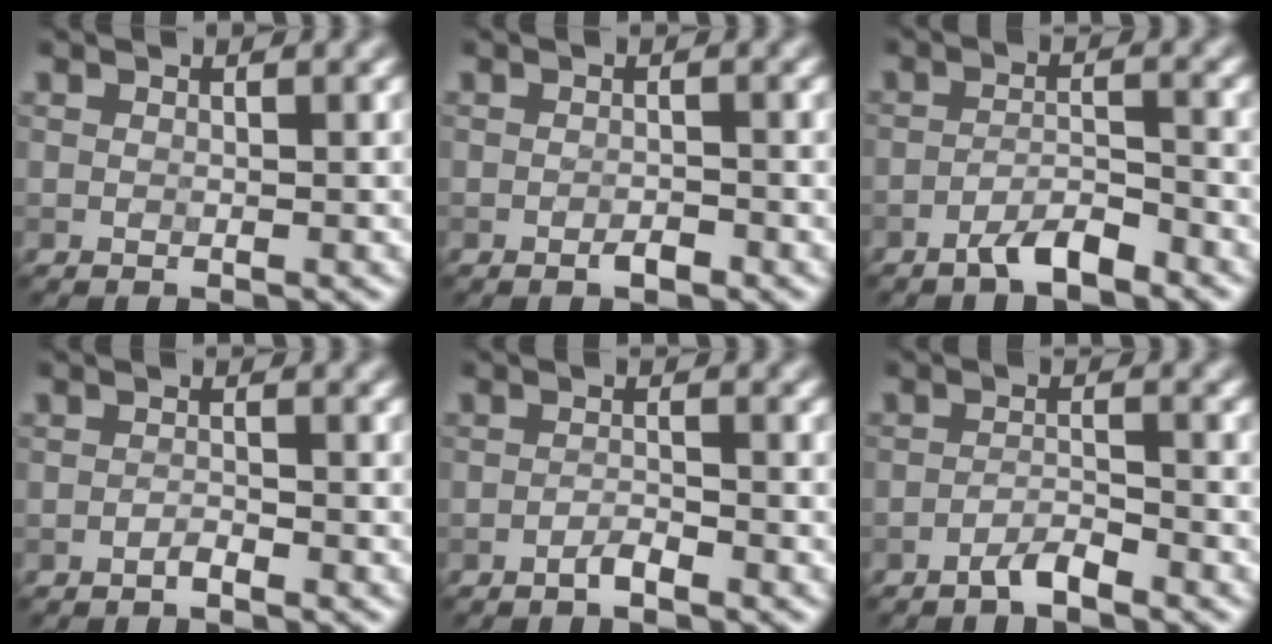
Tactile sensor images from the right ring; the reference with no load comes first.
{"total": 1.1, "force": [-0.7, 0.3, 0.7], "torque": [-0.013, 0.000, -0.012]}
{"total": 2.8, "force": [-2.2, 0.5, 1.6], "torque": [-0.027, 0.009, -0.045]}
{"total": 0.8, "force": [-0.7, 0.1, 0.4], "torque": [-0.008, 0.003, -0.014]}
{"total": 1.2, "force": [-0.9, 0.1, 0.7], "torque": [-0.013, 0.004, -0.021]}
{"total": 1.8, "force": [-1.5, 0.2, 1.0], "torque": [-0.017, 0.007, -0.033]}